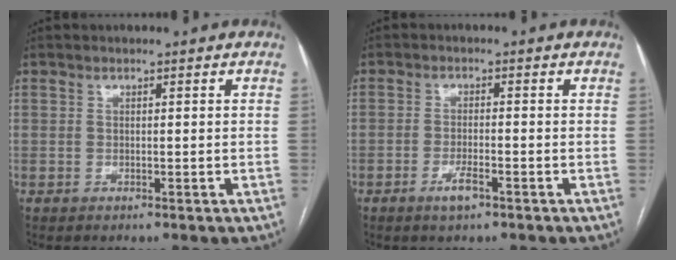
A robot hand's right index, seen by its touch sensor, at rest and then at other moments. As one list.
[{"total": 3.0, "force": [-1.8, 0.5, 2.4], "torque": [-0.048, -0.003, -0.032]}]